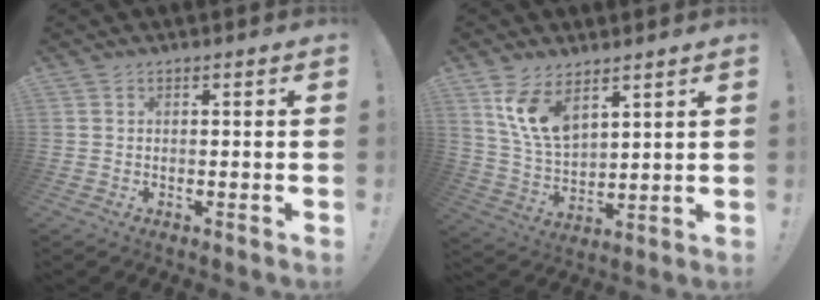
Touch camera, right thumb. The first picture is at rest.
{"total": 11.5, "force": [7.1, 5.9, 6.9], "torque": [-0.139, -0.035, 0.137]}